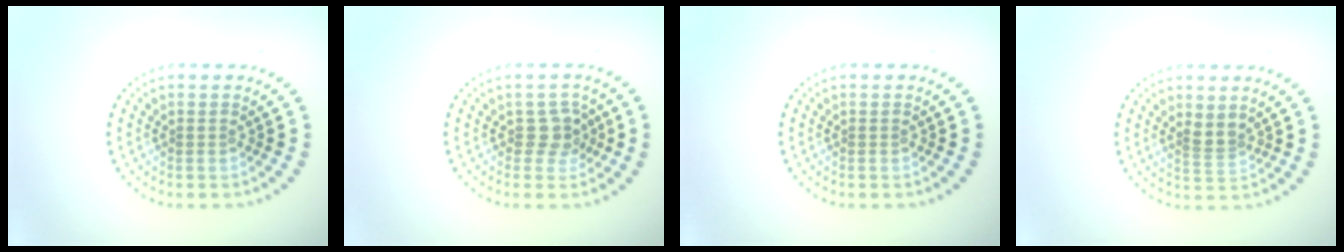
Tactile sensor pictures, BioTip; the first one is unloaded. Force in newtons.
{"total": 2.0, "press": 1.7, "slide": 1.1}
{"total": 0.0}
{"total": 1.9, "press": 1.3, "slide": 1.3}